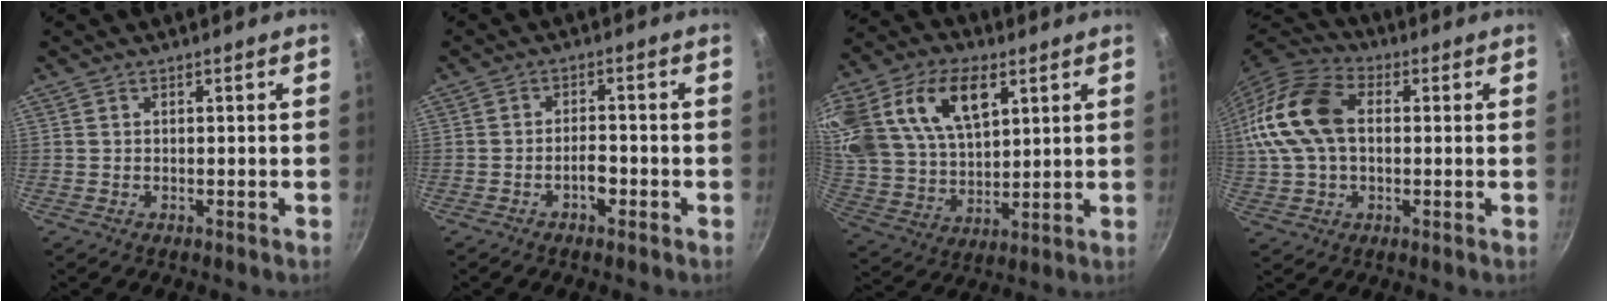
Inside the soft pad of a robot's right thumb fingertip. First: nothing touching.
{"total": 3.2, "force": [-1.6, 1.5, 2.4], "torque": [-0.027, 0.018, -0.026]}
{"total": 24.0, "force": [9.9, 14.8, 16.2], "torque": [-0.338, 0.011, 0.188]}
{"total": 17.8, "force": [2.0, 11.7, 13.2], "torque": [-0.269, 0.035, 0.025]}